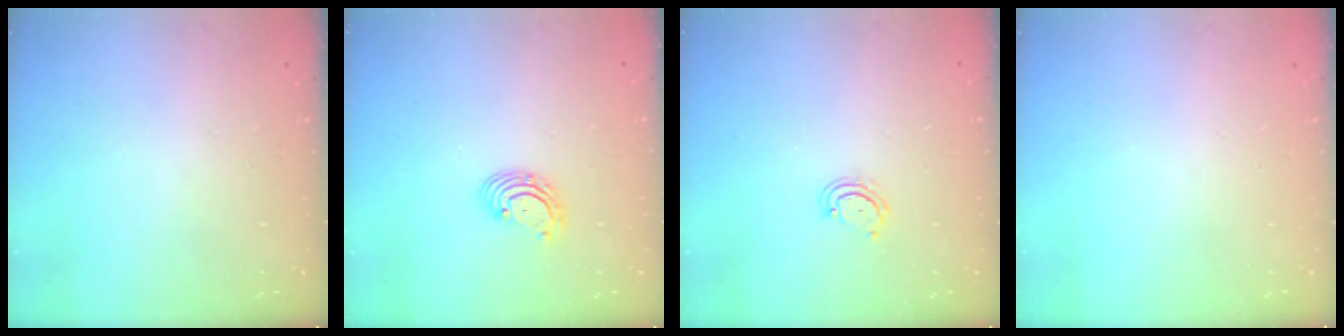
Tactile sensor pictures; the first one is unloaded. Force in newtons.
{"total": 2.7, "press": 2.7, "slide": 0.1}
{"total": 4.1, "press": 4.1, "slide": 0.3}
{"total": 0.0}